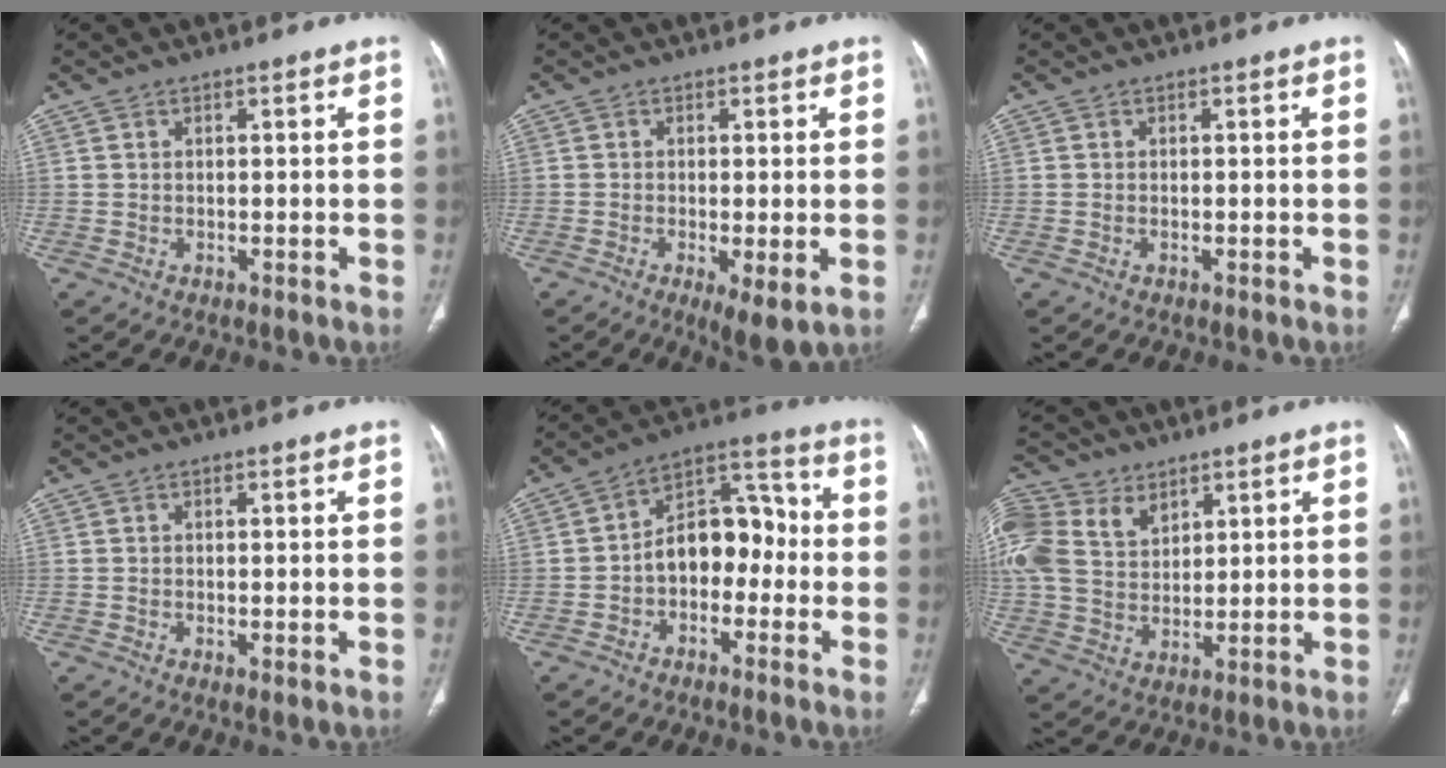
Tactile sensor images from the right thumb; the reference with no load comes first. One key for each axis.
{"total": 5.8, "fx": -1.7, "fy": 1.5, "fz": 5.3, "tx": -0.094, "ty": -0.018, "tz": -0.026}
{"total": 0.0}
{"total": 1.0, "fx": -0.2, "fy": 0.3, "fz": 0.9, "tx": -0.020, "ty": -0.005, "tz": -0.003}
{"total": 11.3, "fx": -2.0, "fy": 7.7, "fz": 8.1, "tx": -0.088, "ty": 0.048, "tz": -0.048}
{"total": 15.4, "fx": 6.5, "fy": 11.0, "fz": 8.5, "tx": -0.195, "ty": 0.001, "tz": 0.129}